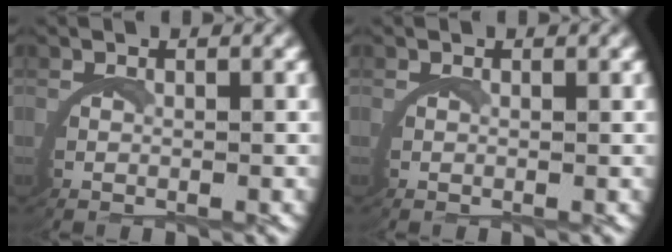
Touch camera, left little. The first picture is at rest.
{"total": 0.0}